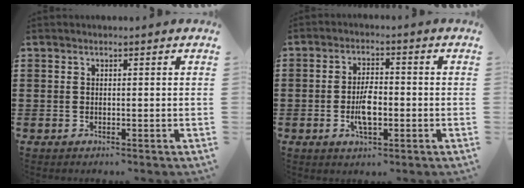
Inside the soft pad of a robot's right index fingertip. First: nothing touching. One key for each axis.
{"total": 5.1, "fx": -1.0, "fy": 2.1, "fz": 4.6, "tx": -0.091, "ty": 0.001, "tz": -0.020}